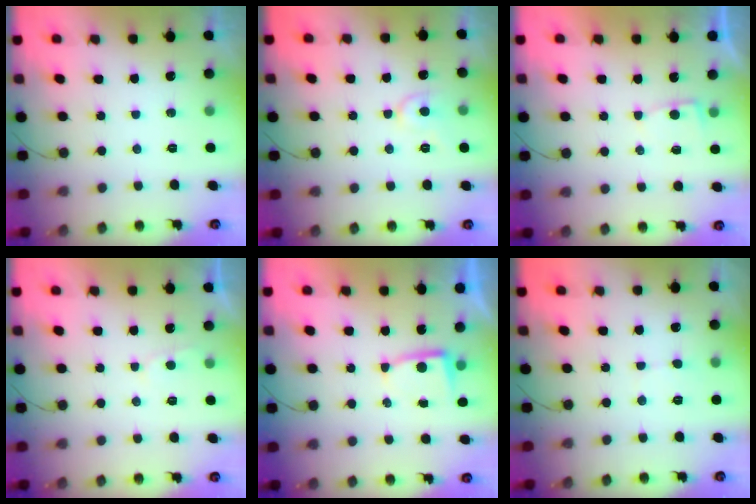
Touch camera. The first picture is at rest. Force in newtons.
{"total": 6.3, "press": 6.3, "slide": 0.6}
{"total": 2.2, "press": 2.2, "slide": 0.3}
{"total": 2.0, "press": 2.0, "slide": 0.3}
{"total": 3.0, "press": 3.0, "slide": 0.4}
{"total": 3.4, "press": 3.3, "slide": 0.4}